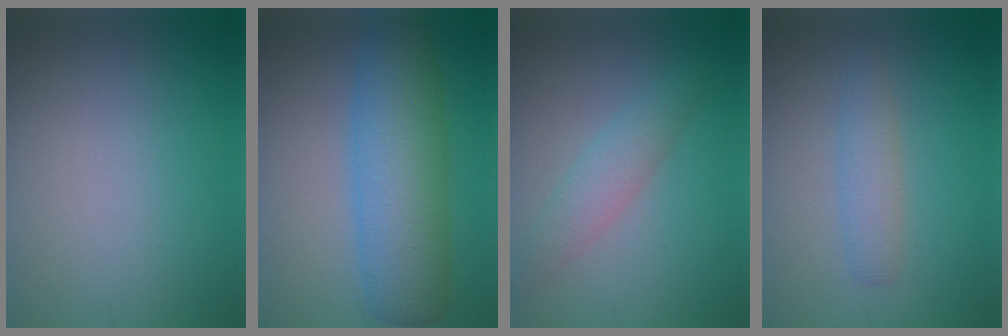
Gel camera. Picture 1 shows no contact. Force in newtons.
{"total": 8.7, "press": 8.7, "slide": 0.2}
{"total": 2.8, "press": 2.8, "slide": 0.1}
{"total": 2.4, "press": 2.4, "slide": 0.1}